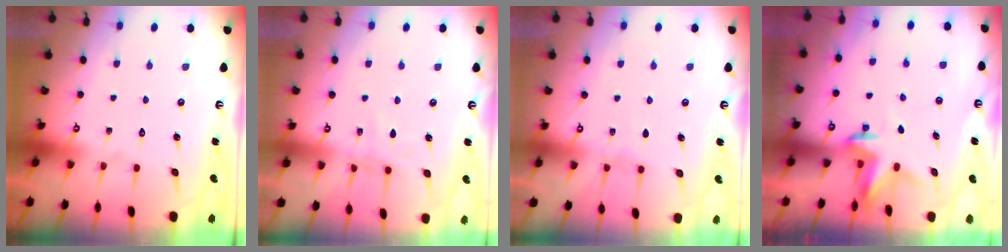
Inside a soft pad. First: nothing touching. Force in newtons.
{"total": 6.1, "press": 6.1, "slide": 0.6}
{"total": 2.6, "press": 2.6, "slide": 0.4}
{"total": 3.2, "press": 3.2, "slide": 0.3}